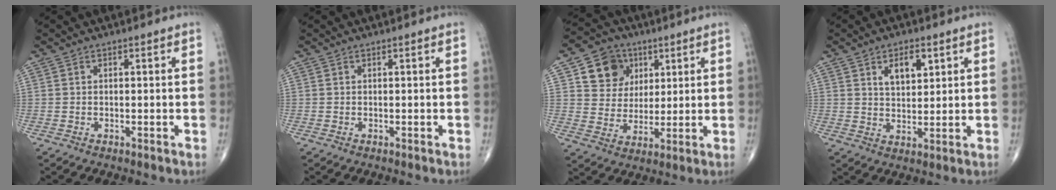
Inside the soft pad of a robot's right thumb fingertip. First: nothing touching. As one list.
[{"total": 0.0}, {"total": 10.6, "force": [4.4, 8.9, 3.7], "torque": [-0.025, -0.013, 0.077]}, {"total": 6.4, "force": [2.9, 3.4, 4.5], "torque": [-0.058, -0.019, 0.051]}]